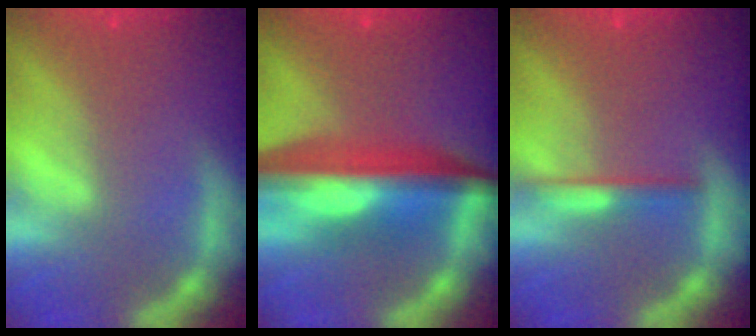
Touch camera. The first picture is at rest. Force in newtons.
{"total": 9.6}
{"total": 1.9}